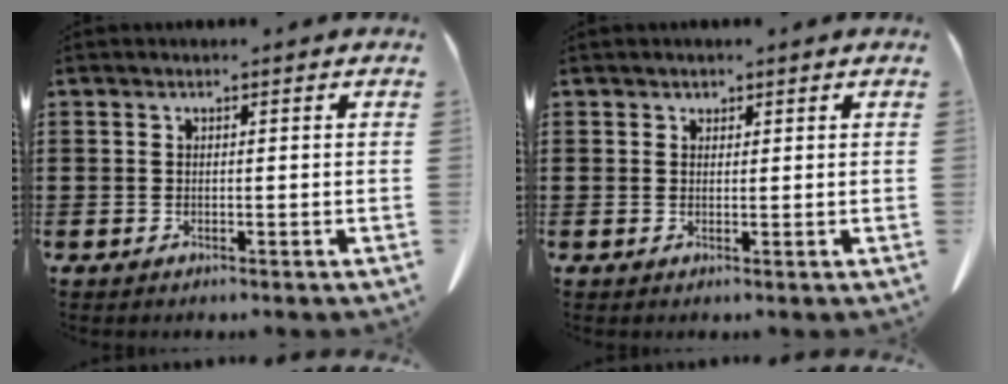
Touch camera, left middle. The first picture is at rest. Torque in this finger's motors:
{"motor_torque": [-0.32, 0.35, -0.11, -0.02]}